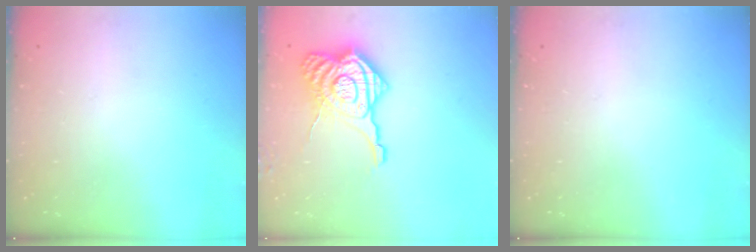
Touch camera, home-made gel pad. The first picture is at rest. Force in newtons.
{"total": 16.3, "press": 16.2, "slide": 1.8}
{"total": 0.0}